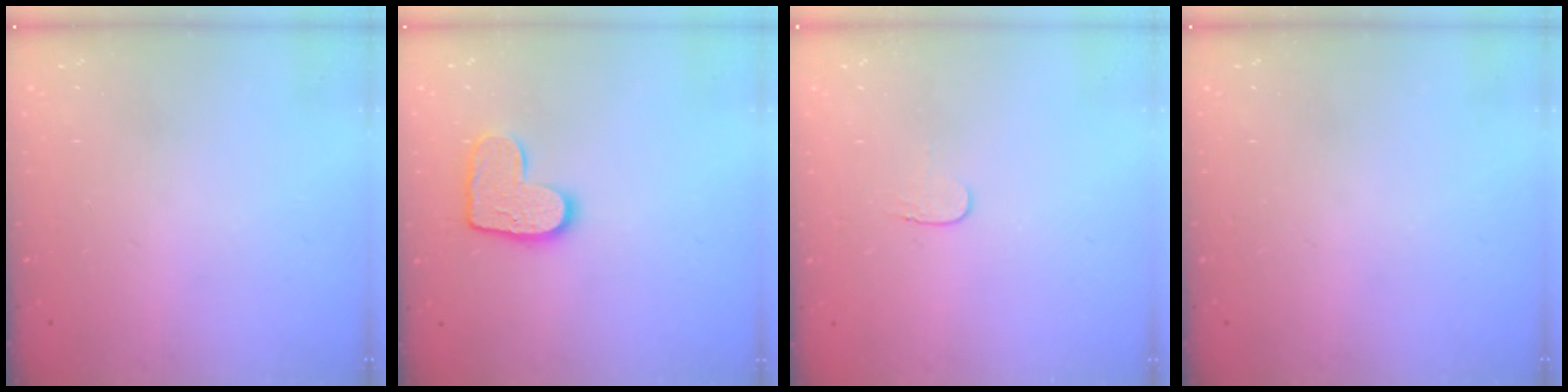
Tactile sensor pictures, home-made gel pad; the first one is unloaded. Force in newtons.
{"total": 10.7, "press": 10.7, "slide": 0.5}
{"total": 3.5, "press": 3.5, "slide": 0.4}
{"total": 0.0}